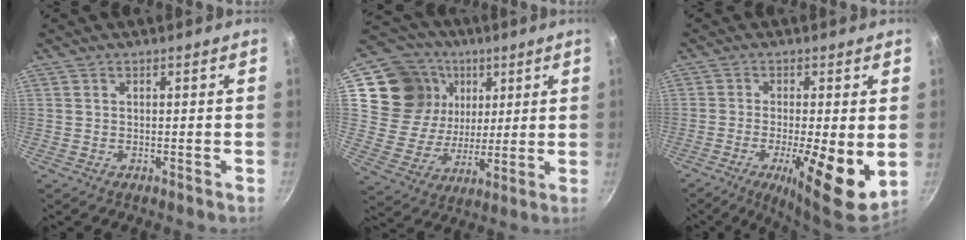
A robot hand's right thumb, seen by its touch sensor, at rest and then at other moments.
{"total": 18.0, "force": [6.4, 15.4, 6.7], "torque": [-0.101, -0.008, 0.117]}
{"total": 11.8, "force": [-2.2, 3.0, 11.2], "torque": [-0.174, -0.007, -0.032]}